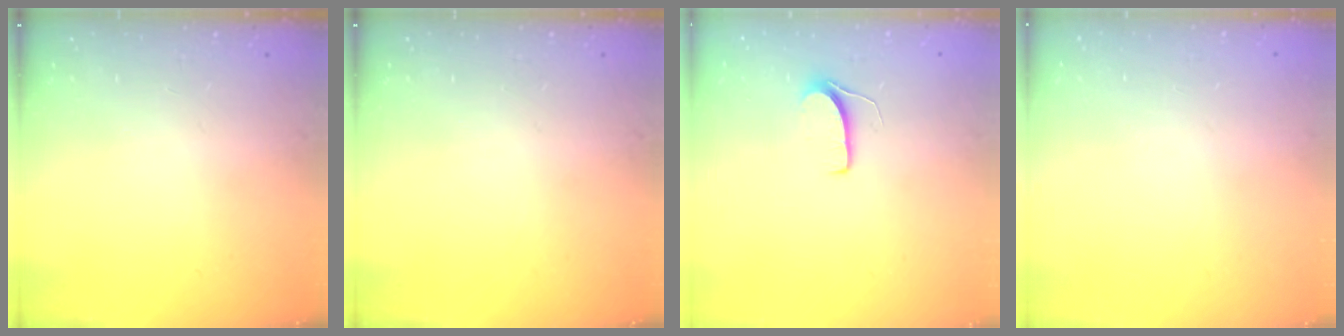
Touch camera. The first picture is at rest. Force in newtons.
{"total": 0.0}
{"total": 5.9, "press": 5.9, "slide": 0.4}
{"total": 0.0}